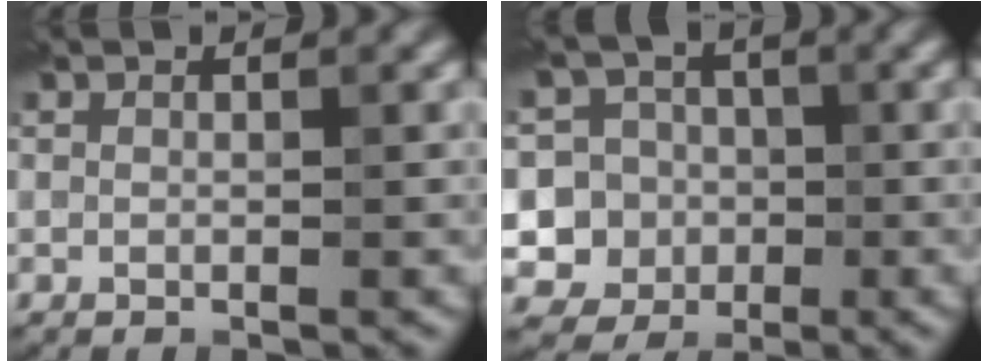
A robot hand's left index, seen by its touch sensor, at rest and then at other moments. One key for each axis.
{"total": 7.6, "fx": -1.2, "fy": 7.3, "fz": 1.8, "tx": -0.025, "ty": 0.016, "tz": -0.053}